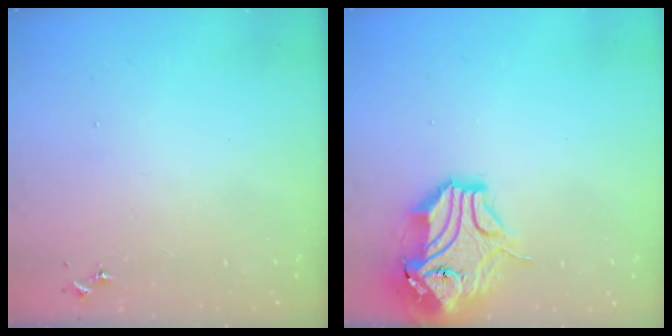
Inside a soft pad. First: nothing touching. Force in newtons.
{"total": 16.2, "press": 16.1, "slide": 2.2}